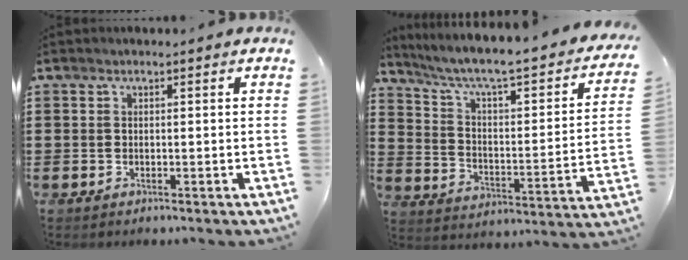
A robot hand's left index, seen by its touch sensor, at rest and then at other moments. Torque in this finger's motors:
{"motor_torque": [1.66, -0.48, 0.71, 0.21]}